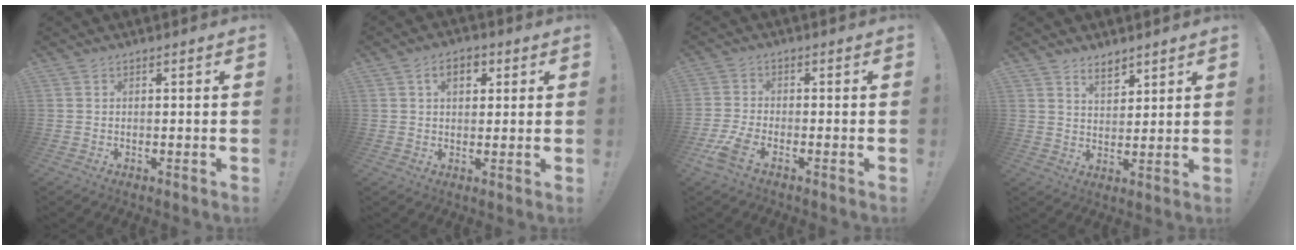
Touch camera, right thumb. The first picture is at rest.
{"total": 5.8, "force": [2.1, 3.7, 4.0], "torque": [-0.053, 0.002, 0.032]}
{"total": 6.2, "force": [-3.9, 2.3, 4.2], "torque": [-0.110, 0.000, -0.071]}
{"total": 5.4, "force": [4.4, 2.5, 1.8], "torque": [-0.027, -0.029, 0.080]}